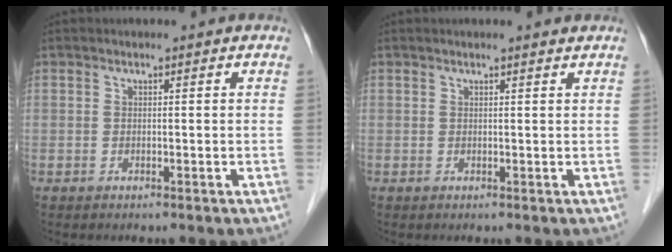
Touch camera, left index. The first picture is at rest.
{"total": 1.7, "force": [1.6, 0.0, 0.5], "torque": [-0.014, 0.005, 0.019]}